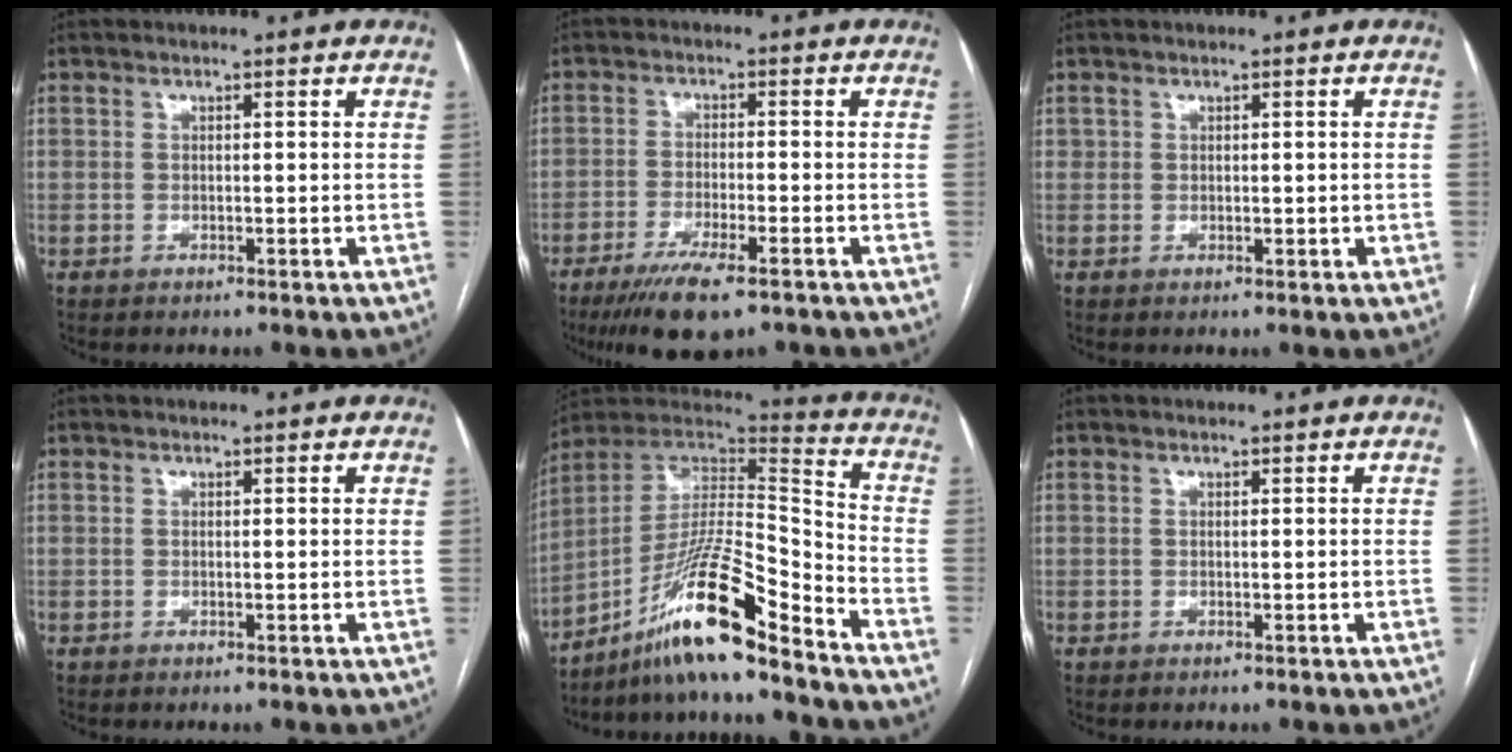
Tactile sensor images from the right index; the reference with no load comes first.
{"total": 8.8, "force": [-5.9, 1.3, 6.3], "torque": [-0.108, -0.019, -0.093]}
{"total": 1.3, "force": [0.3, 1.1, 0.6], "torque": [-0.009, 0.003, 0.008]}
{"total": 0.0}
{"total": 16.5, "force": [-11.7, 0.6, 11.6], "torque": [-0.209, 0.016, -0.204]}
{"total": 0.0}